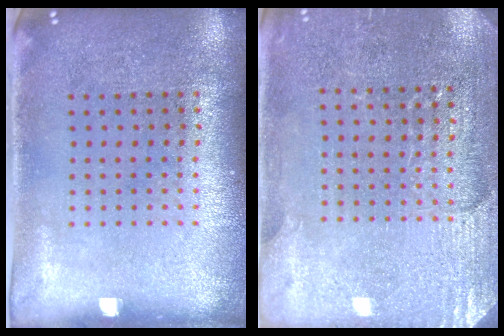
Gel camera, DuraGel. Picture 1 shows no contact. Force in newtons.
{"total": 2.9, "press": 2.9, "slide": 0.5}